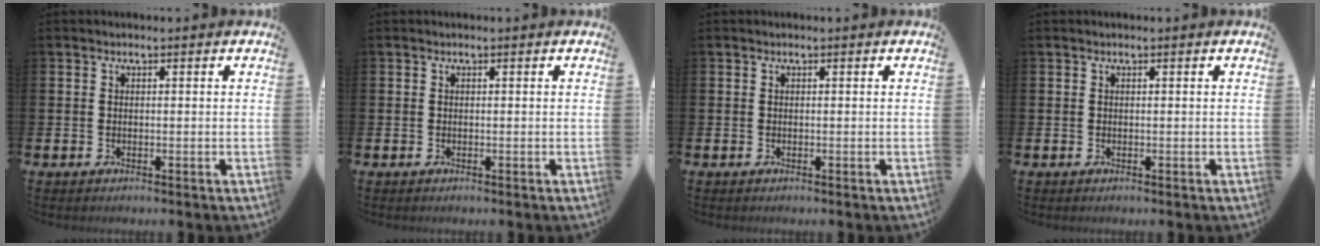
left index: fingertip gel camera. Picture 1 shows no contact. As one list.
[{"total": 0.0}, {"total": 0.0}, {"total": 0.0}]